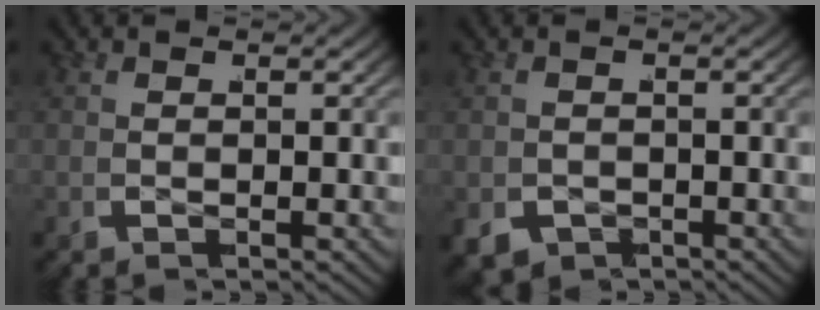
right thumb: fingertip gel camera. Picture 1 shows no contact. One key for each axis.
{"total": 2.2, "fx": -1.0, "fy": 1.9, "fz": 0.5, "tx": -0.013, "ty": -0.006, "tz": -0.010}